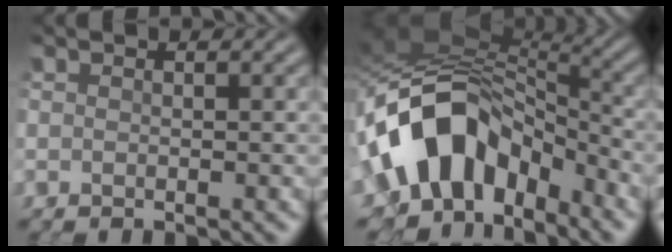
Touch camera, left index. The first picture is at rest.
{"total": 11.4, "force": [-3.6, 7.6, 7.7], "torque": [-0.130, 0.022, -0.073]}